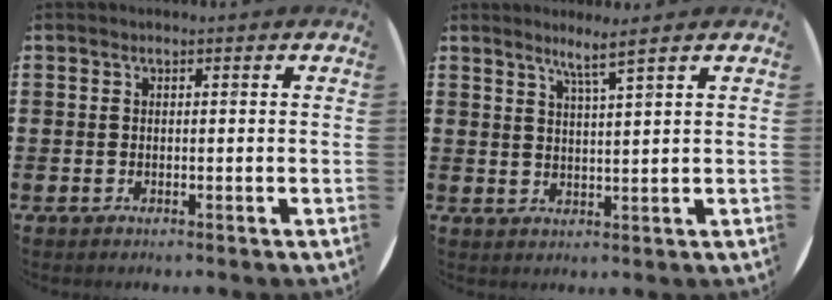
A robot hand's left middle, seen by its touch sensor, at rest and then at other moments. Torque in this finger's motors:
{"motor_torque": [0.33, -0.33, 0.00, 0.04]}